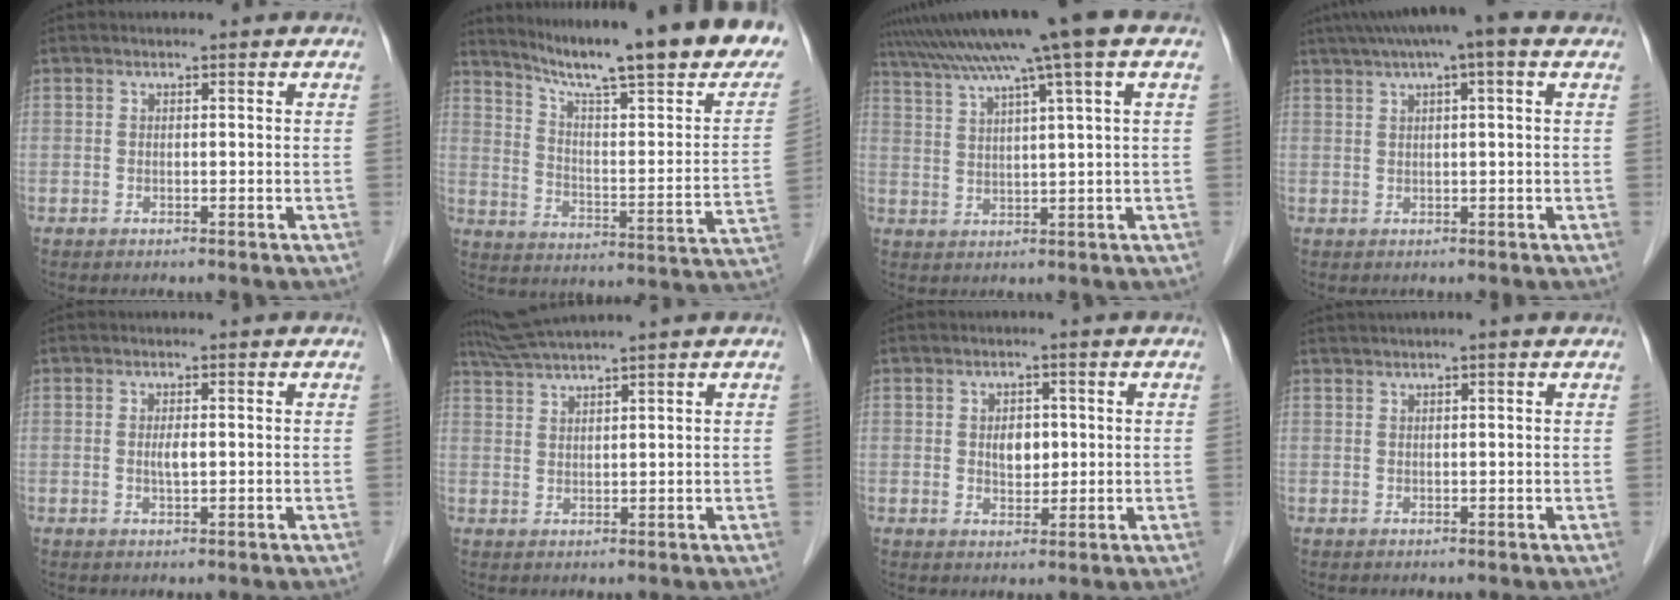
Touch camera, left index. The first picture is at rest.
{"total": 26.9, "force": [22.1, 2.2, 15.3], "torque": [-0.232, -0.054, 0.294]}
{"total": 12.3, "force": [8.8, -1.7, 8.4], "torque": [-0.142, 0.028, 0.126]}
{"total": 8.3, "force": [5.0, 1.1, 6.5], "torque": [-0.105, 0.044, 0.072]}
{"total": 1.6, "force": [0.0, 0.3, 1.5], "torque": [-0.031, 0.000, 0.002]}
{"total": 5.9, "force": [5.1, -1.5, 2.5], "torque": [-0.052, 0.021, 0.099]}
{"total": 3.3, "force": [0.4, 2.2, 2.4], "torque": [-0.038, 0.005, 0.011]}
{"total": 3.8, "force": [2.9, -0.2, 2.5], "torque": [-0.039, 0.030, 0.048]}